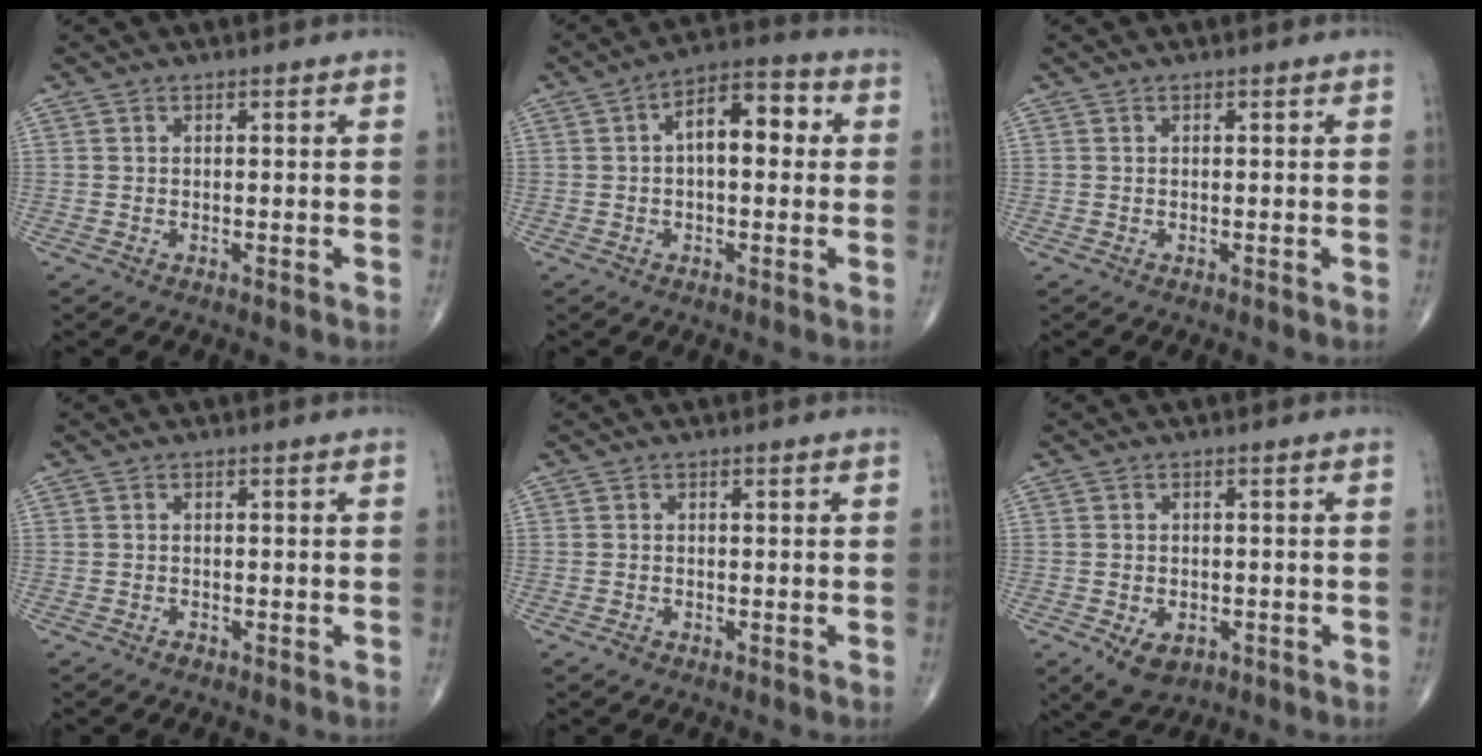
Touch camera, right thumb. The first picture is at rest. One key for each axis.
{"total": 9.7, "fx": 1.3, "fy": 5.0, "fz": 8.2, "tx": -0.112, "ty": 0.032, "tz": 0.011}
{"total": 0.0}
{"total": 0.7, "fx": -0.6, "fy": 0.4, "fz": 0.2, "tx": -0.004, "ty": 0.003, "tz": -0.011}
{"total": 0.9, "fx": -0.6, "fy": 0.6, "fz": 0.4, "tx": -0.009, "ty": 0.001, "tz": -0.012}
{"total": 5.6, "fx": -2.5, "fy": 3.7, "fz": 3.4, "tx": -0.051, "ty": 0.004, "tz": -0.030}